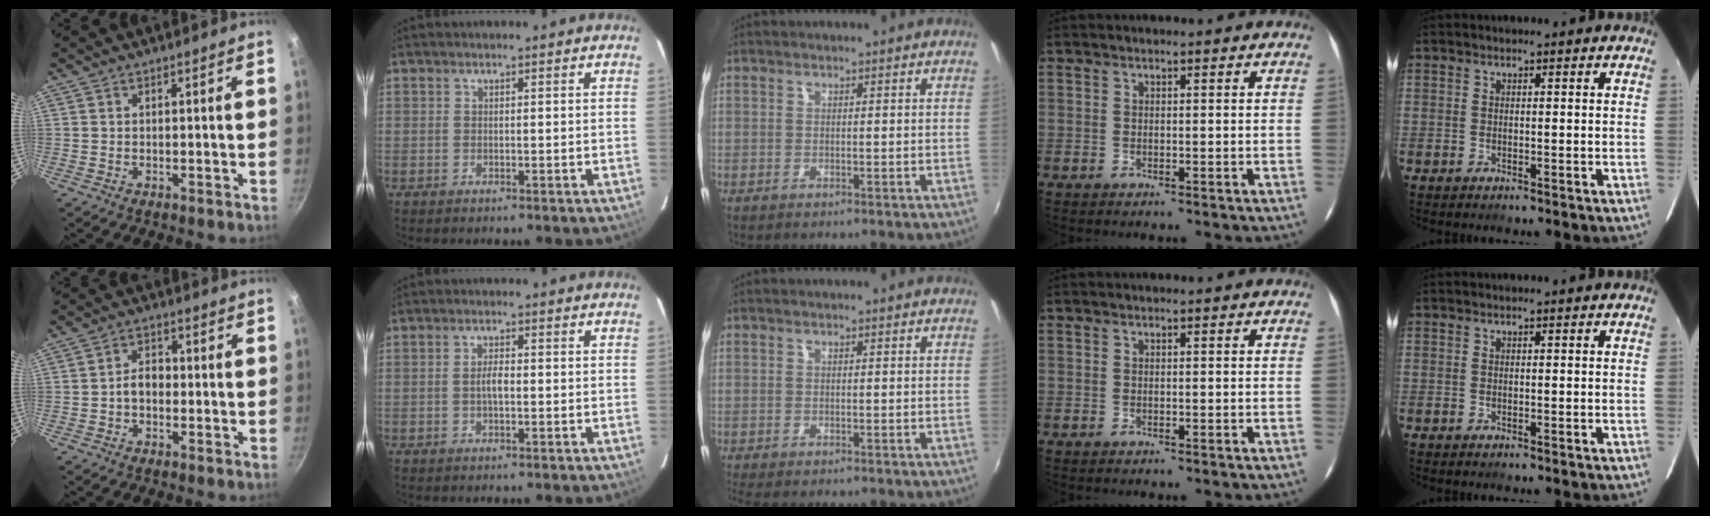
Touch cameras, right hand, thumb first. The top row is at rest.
{"thumb": {"total": 4.2, "force": [-0.8, 3.0, 2.8], "torque": [-0.028, 0.019, -0.018]}, "index": {"total": 2.3, "force": [-0.4, 0.7, 2.1], "torque": [-0.041, 0.004, -0.009]}, "middle": {"total": 1.2, "force": [-0.8, 0.4, 0.8], "torque": [-0.019, -0.005, -0.012]}}